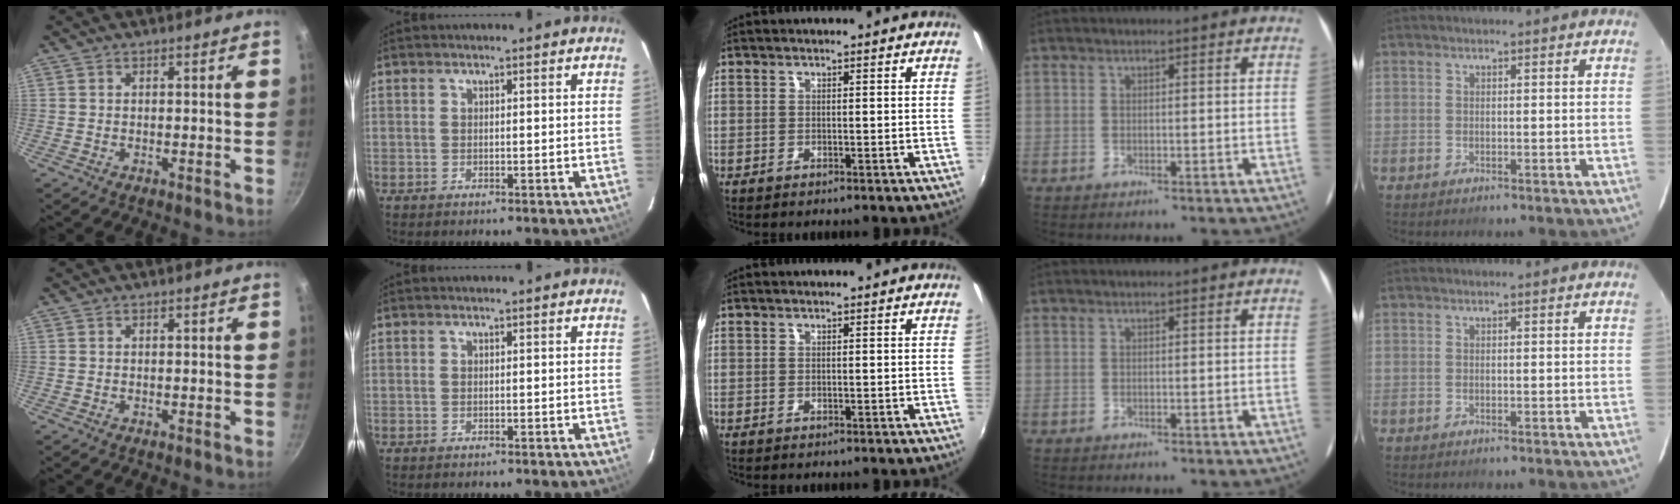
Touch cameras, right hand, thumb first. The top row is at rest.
{}